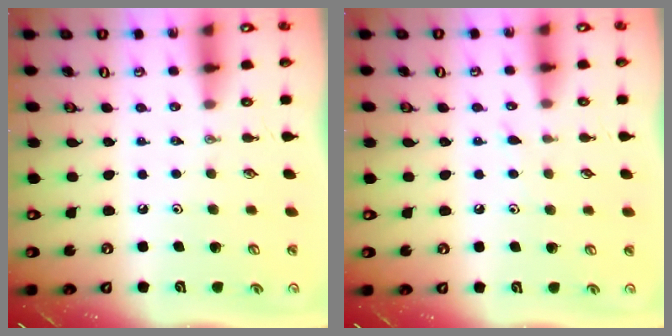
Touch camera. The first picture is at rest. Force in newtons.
{"total": 5.1, "press": 5.0, "slide": 0.7}